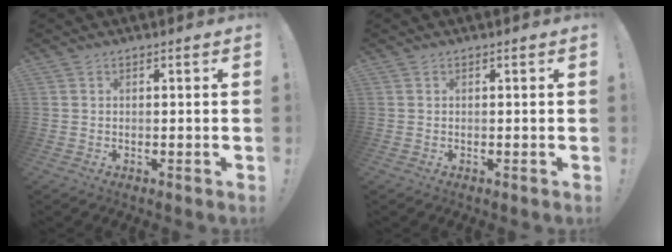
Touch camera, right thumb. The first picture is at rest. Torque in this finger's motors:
{"motor_torque": [0.00, 0.00, 0.02, -0.02, 0.01]}